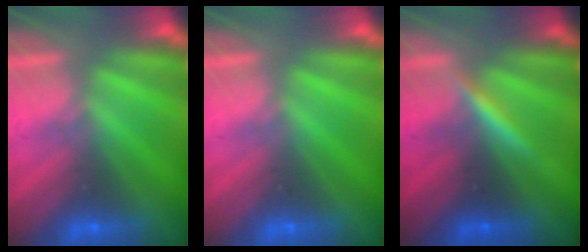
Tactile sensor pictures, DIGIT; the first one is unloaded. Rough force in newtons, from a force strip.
{"total": 0.0}
{"total": 3.2}